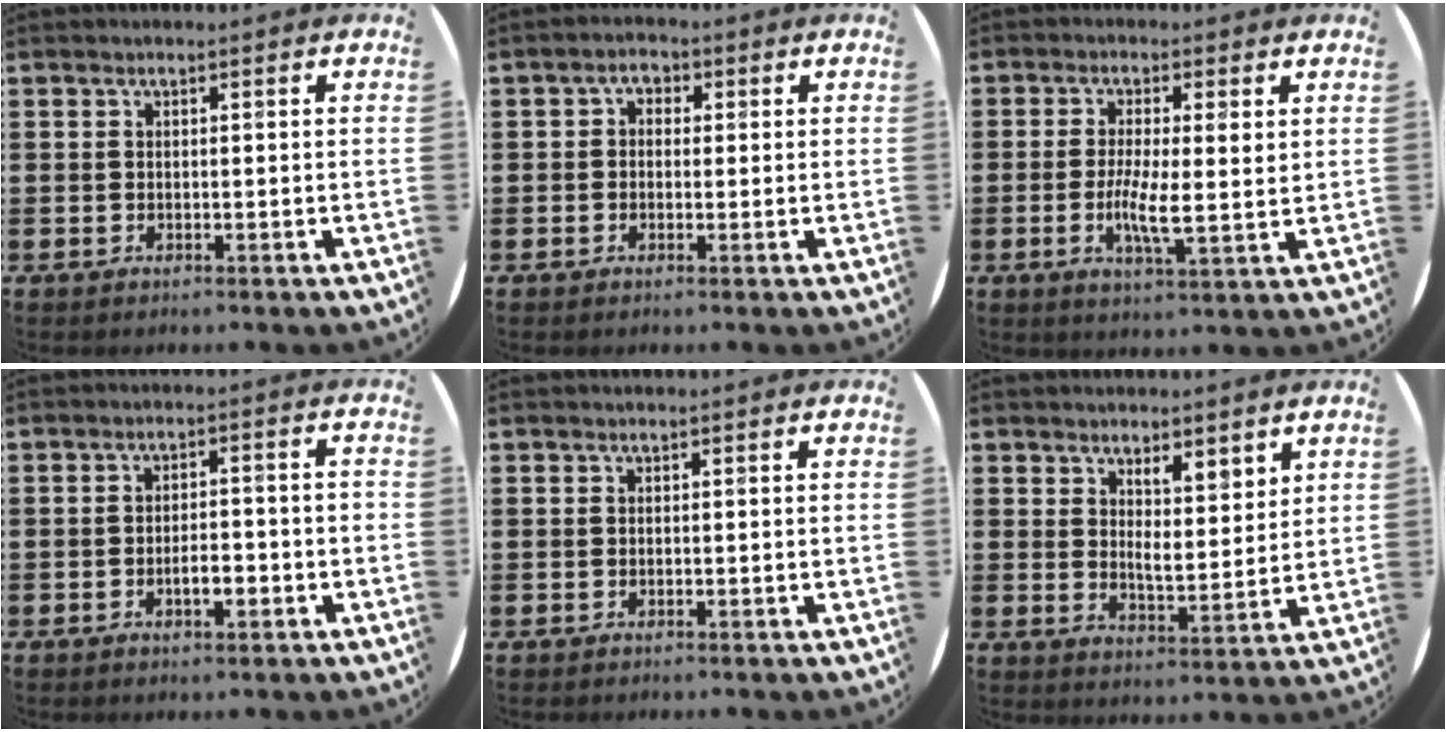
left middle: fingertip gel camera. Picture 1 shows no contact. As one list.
[{"total": 1.9, "force": [0.4, 1.5, 1.1], "torque": [-0.015, 0.005, 0.003]}, {"total": 4.8, "force": [0.2, 1.0, 4.7], "torque": [-0.077, -0.002, 0.000]}, {"total": 3.3, "force": [-1.3, 1.3, 2.7], "torque": [-0.047, 0.007, -0.027]}, {"total": 0.0}, {"total": 4.4, "force": [3.4, 1.5, 2.3], "torque": [-0.037, -0.015, 0.057]}]